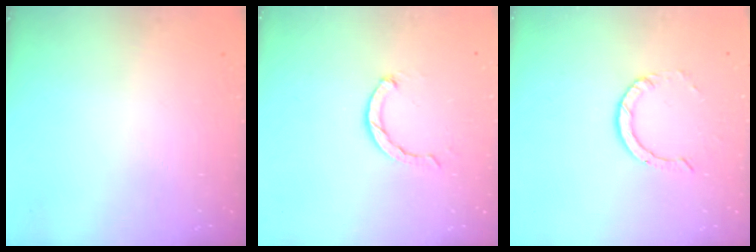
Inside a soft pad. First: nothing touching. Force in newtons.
{"total": 2.4, "press": 2.3, "slide": 0.4}
{"total": 4.0, "press": 4.0, "slide": 0.3}